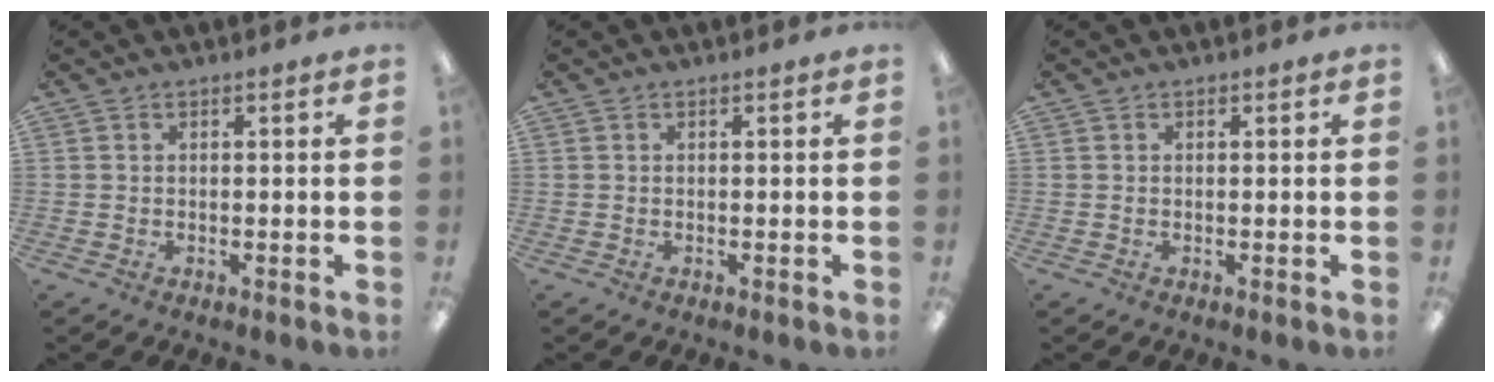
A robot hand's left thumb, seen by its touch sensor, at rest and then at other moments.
{"total": 0.0}
{"total": 0.0}